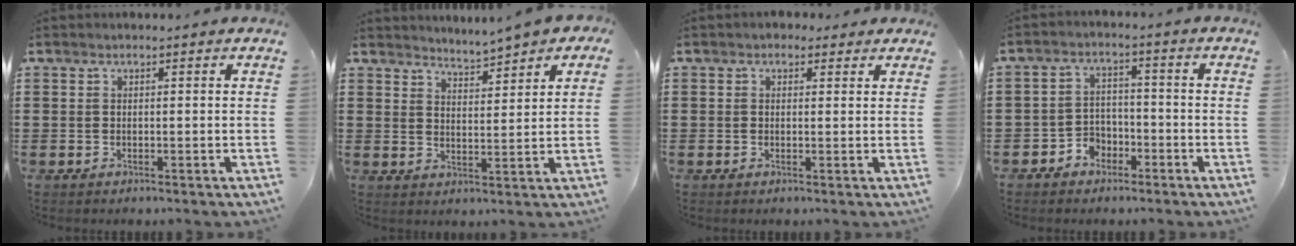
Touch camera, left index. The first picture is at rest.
{"total": 3.0, "force": [3.0, 0.0, -0.2], "torque": [-0.009, -0.015, 0.053]}
{"total": 1.5, "force": [0.9, 1.2, 0.3], "torque": [-0.011, 0.008, 0.015]}
{"total": 3.8, "force": [-2.9, 2.4, 0.5], "torque": [-0.018, 0.012, -0.061]}